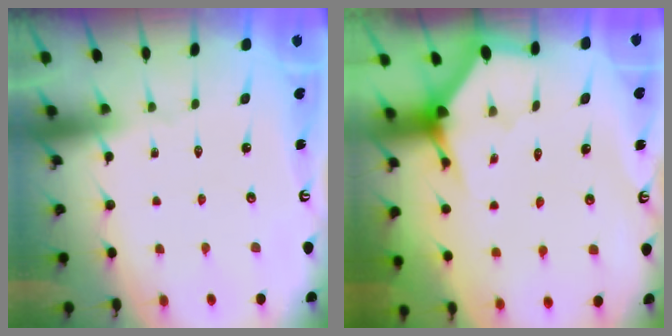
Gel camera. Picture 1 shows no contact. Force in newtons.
{"total": 3.4, "press": 3.4, "slide": 0.1}